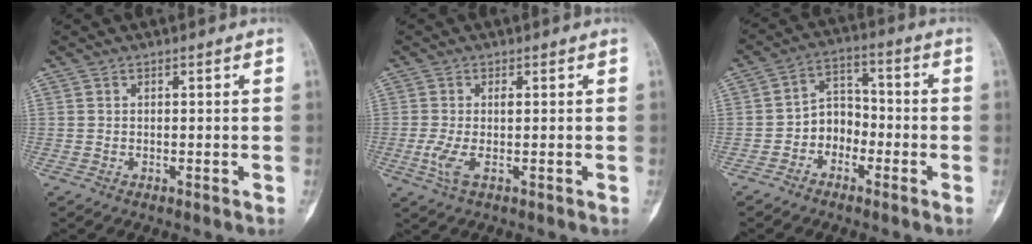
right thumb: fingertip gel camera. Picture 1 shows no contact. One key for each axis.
{"total": 3.8, "fx": -0.4, "fy": 1.2, "fz": 3.6, "tx": -0.095, "ty": -0.002, "tz": -0.009}
{"total": 6.5, "fx": -2.6, "fy": 5.1, "fz": 3.1, "tx": -0.016, "ty": 0.039, "tz": -0.058}